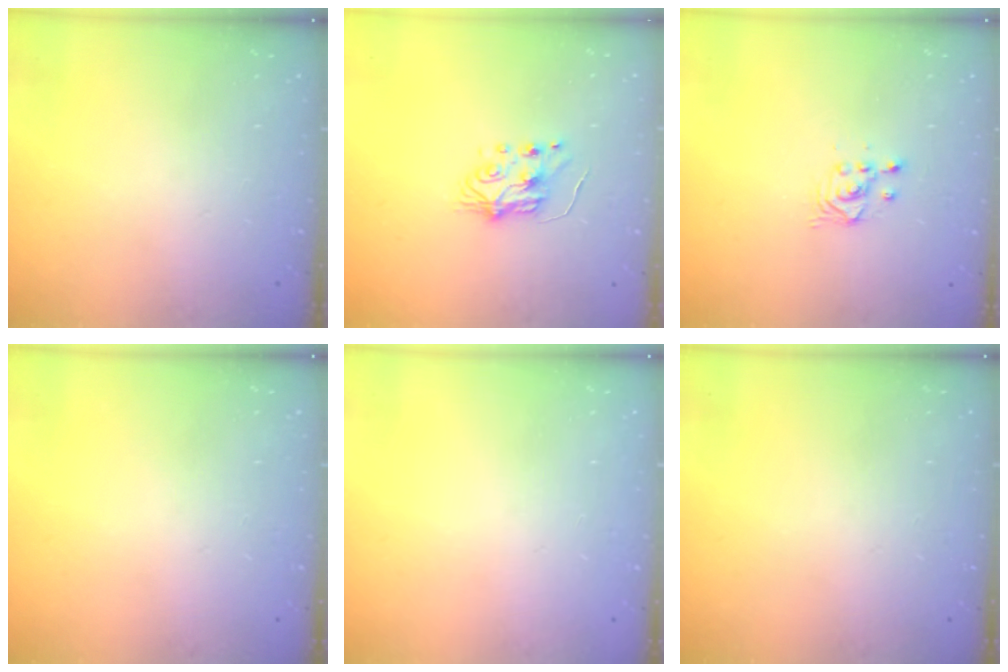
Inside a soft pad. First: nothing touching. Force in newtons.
{"total": 5.2, "press": 5.1, "slide": 0.7}
{"total": 2.4, "press": 2.4, "slide": 0.2}
{"total": 0.0}
{"total": 0.0}
{"total": 0.0}